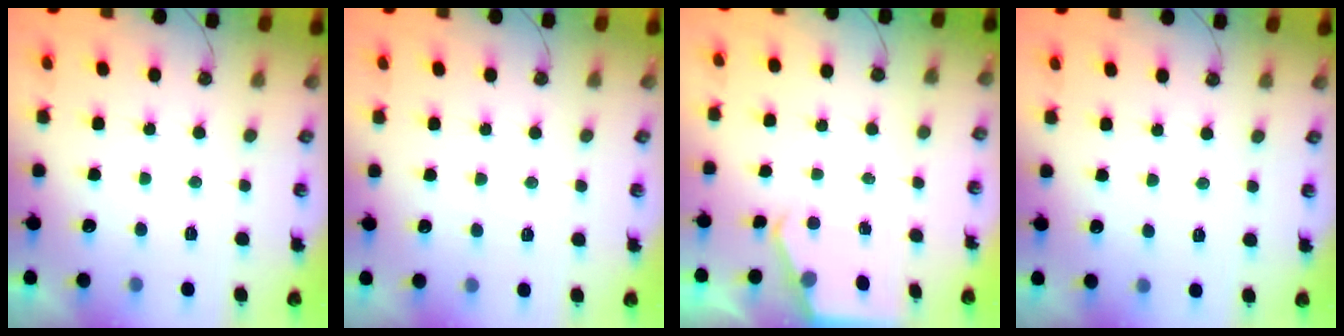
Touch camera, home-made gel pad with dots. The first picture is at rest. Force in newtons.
{"total": 5.8, "press": 5.8, "slide": 0.6}
{"total": 2.7, "press": 2.7, "slide": 0.5}
{"total": 3.3, "press": 3.3, "slide": 0.6}